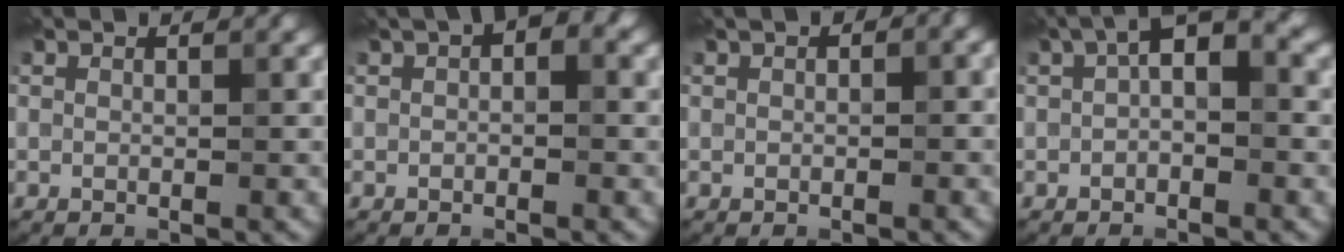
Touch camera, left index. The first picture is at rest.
{"total": 1.8, "force": [0.2, 0.9, 1.5], "torque": [-0.019, 0.012, -0.001]}
{"total": 1.7, "force": [0.3, 1.0, 1.3], "torque": [-0.012, 0.007, 0.004]}
{"total": 3.3, "force": [0.2, 1.5, 2.9], "torque": [-0.048, 0.015, -0.006]}